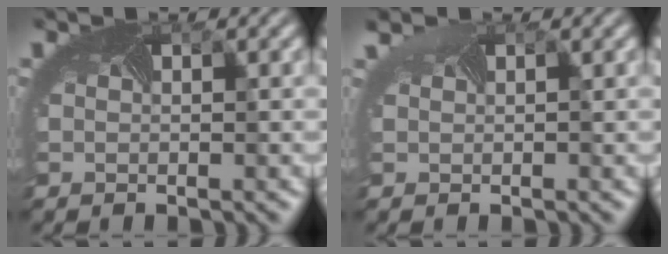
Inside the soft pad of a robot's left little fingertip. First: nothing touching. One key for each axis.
{"total": 1.3, "fx": 1.0, "fy": 0.5, "fz": 0.7, "tx": -0.017, "ty": 0.009, "tz": 0.006}